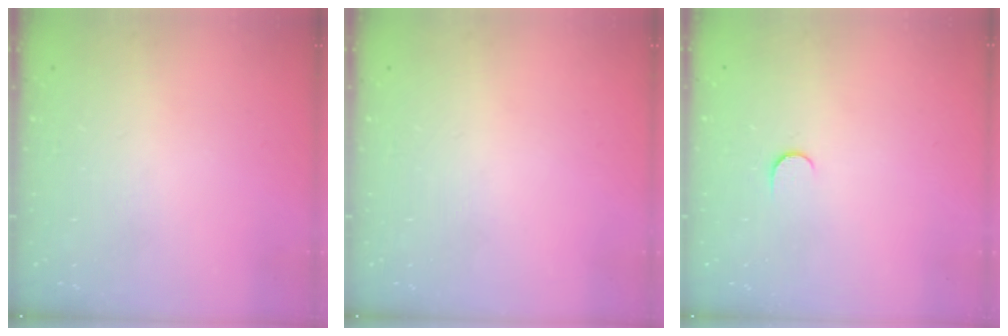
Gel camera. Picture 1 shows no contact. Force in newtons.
{"total": 0.0}
{"total": 3.4, "press": 3.4, "slide": 0.4}